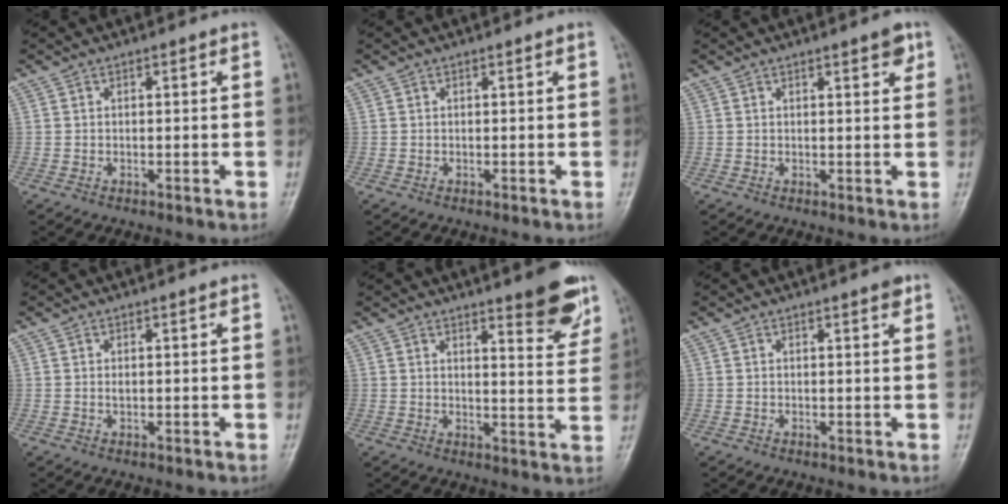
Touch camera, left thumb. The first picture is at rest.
{"total": 0.0}
{"total": 2.7, "force": [1.6, 0.7, 2.0], "torque": [-0.019, -0.006, 0.018]}
{"total": 0.9, "force": [0.4, 0.4, 0.8], "torque": [-0.010, -0.001, 0.007]}
{"total": 8.6, "force": [6.1, 1.9, 5.9], "torque": [-0.052, -0.043, 0.080]}
{"total": 1.4, "force": [1.0, 0.2, 1.0], "torque": [-0.012, -0.005, 0.012]}